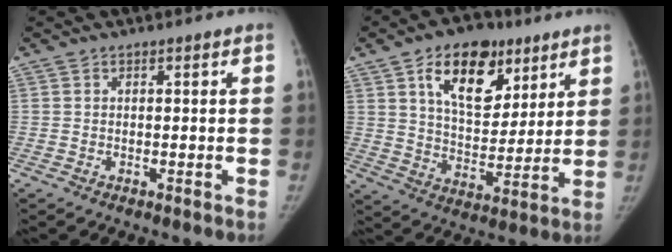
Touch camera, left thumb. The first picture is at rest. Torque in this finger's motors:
{"motor_torque": [0.19, 0.32, 0.55, 0.25, 0.09]}